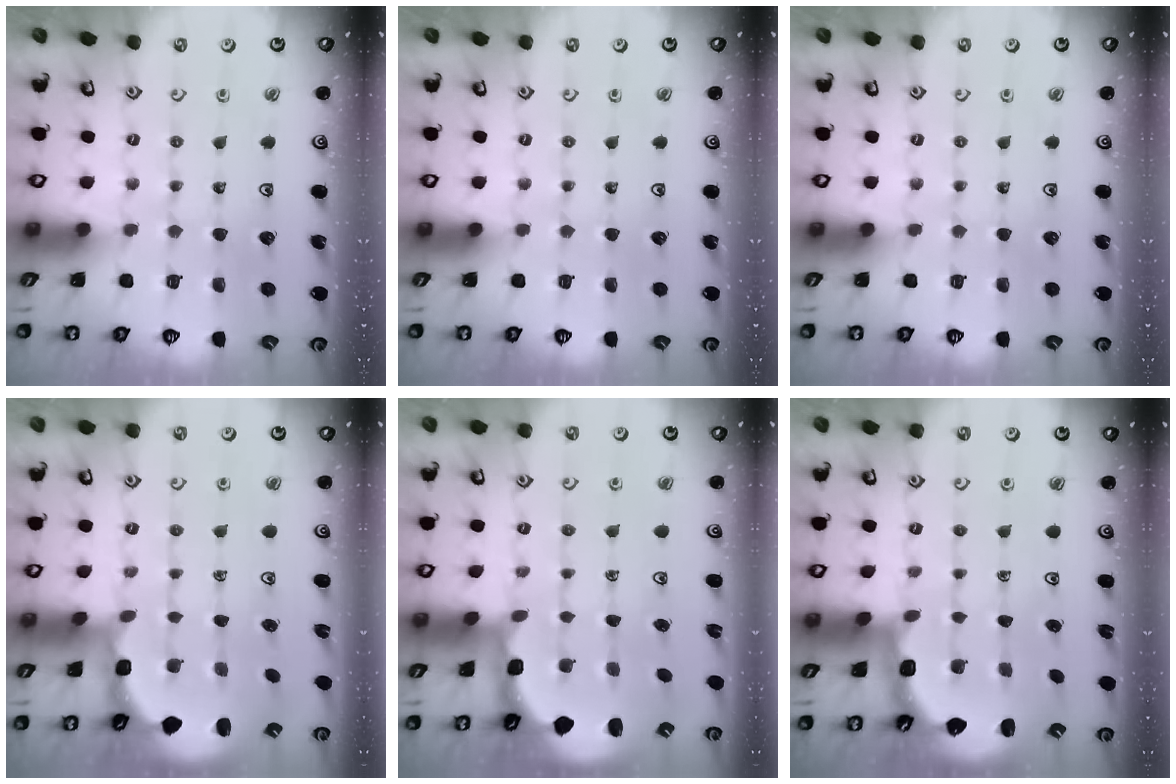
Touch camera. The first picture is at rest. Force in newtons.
{"total": 0.0}
{"total": 0.0}
{"total": 3.5, "press": 3.0, "slide": 1.6}
{"total": 2.4, "press": 1.6, "slide": 1.8}
{"total": 2.5, "press": 2.1, "slide": 1.3}